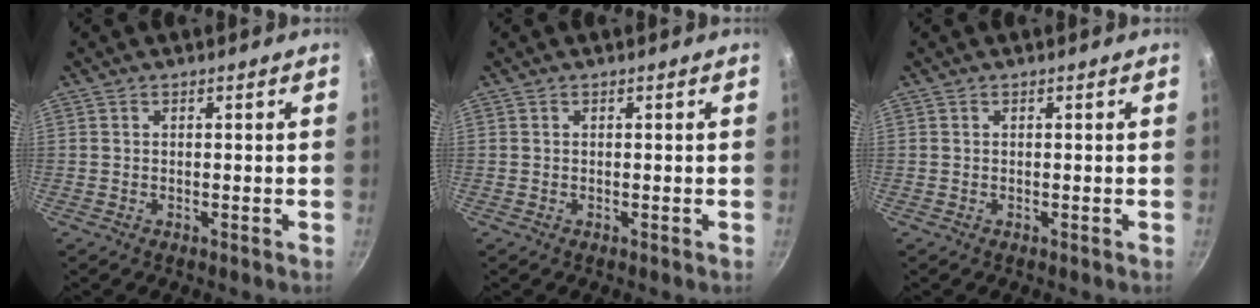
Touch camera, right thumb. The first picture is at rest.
{"total": 0.0}
{"total": 0.0}